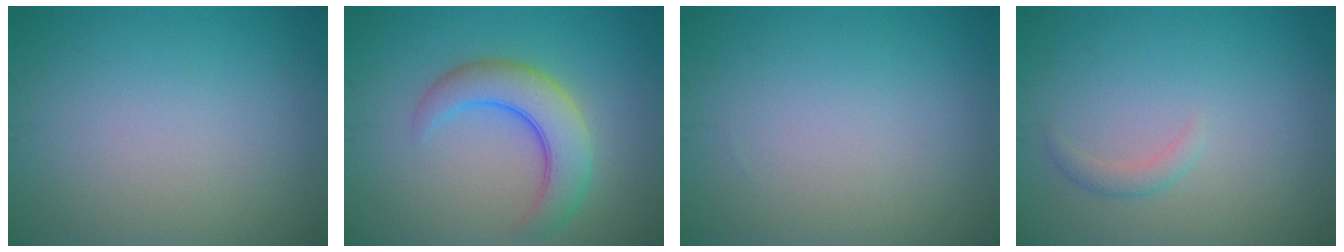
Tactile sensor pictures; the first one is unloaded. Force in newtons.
{"total": 5.4, "press": 5.3, "slide": 0.3}
{"total": 0.0}
{"total": 1.1, "press": 1.1, "slide": 0.1}